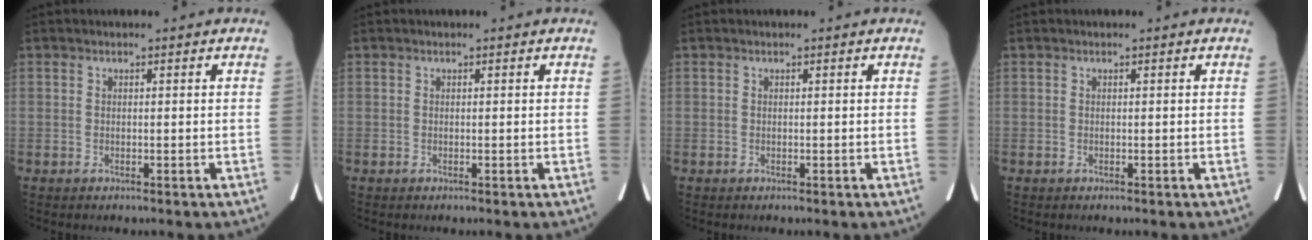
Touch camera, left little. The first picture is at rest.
{"total": 0.0}
{"total": 0.0}
{"total": 0.0}